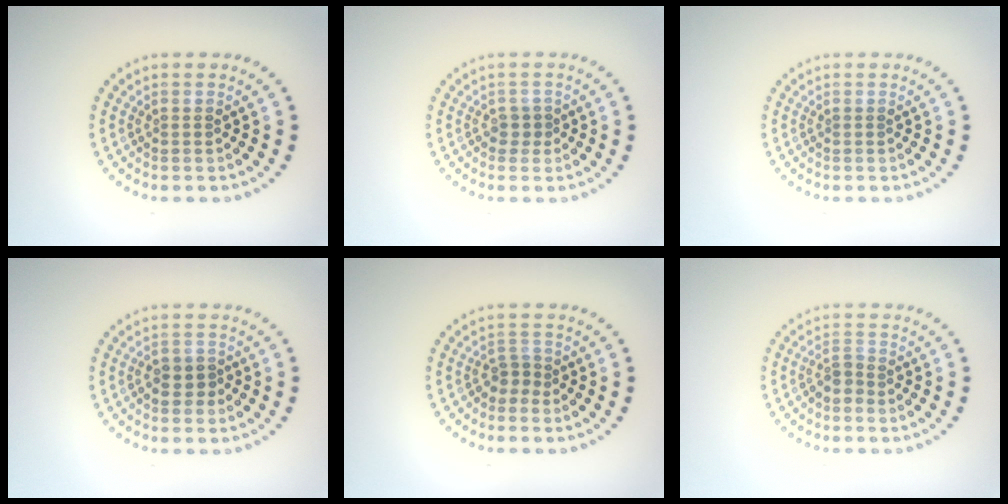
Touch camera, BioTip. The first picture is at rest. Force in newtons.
{"total": 0.9, "press": 0.6, "slide": 0.6}
{"total": 0.0}
{"total": 2.0, "press": 1.9, "slide": 0.8}
{"total": 1.3, "press": 1.0, "slide": 0.9}
{"total": 1.6, "press": 1.2, "slide": 1.1}